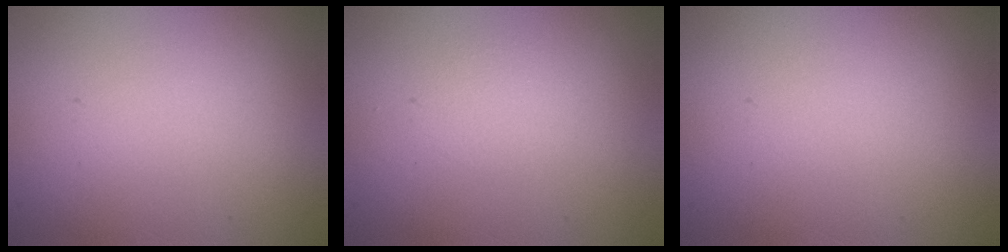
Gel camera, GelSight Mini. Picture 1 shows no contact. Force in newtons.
{"total": 1.0, "press": 0.9, "slide": 0.1}
{"total": 0.0}